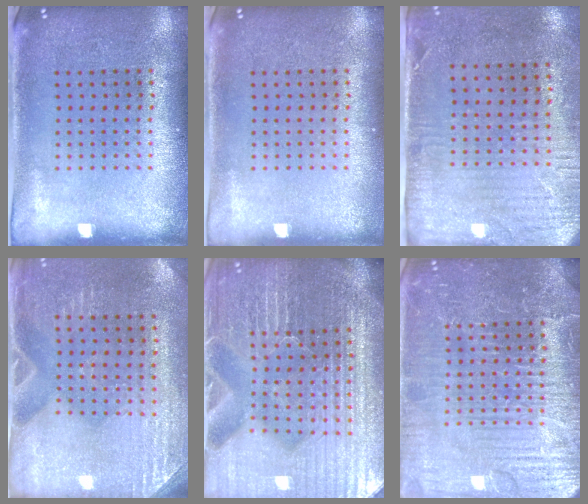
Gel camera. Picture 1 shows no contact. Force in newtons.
{"total": 0.0}
{"total": 2.9, "press": 2.4, "slide": 1.7}
{"total": 3.0, "press": 2.8, "slide": 1.0}
{"total": 6.3, "press": 5.6, "slide": 2.9}
{"total": 5.7, "press": 5.6, "slide": 0.7}